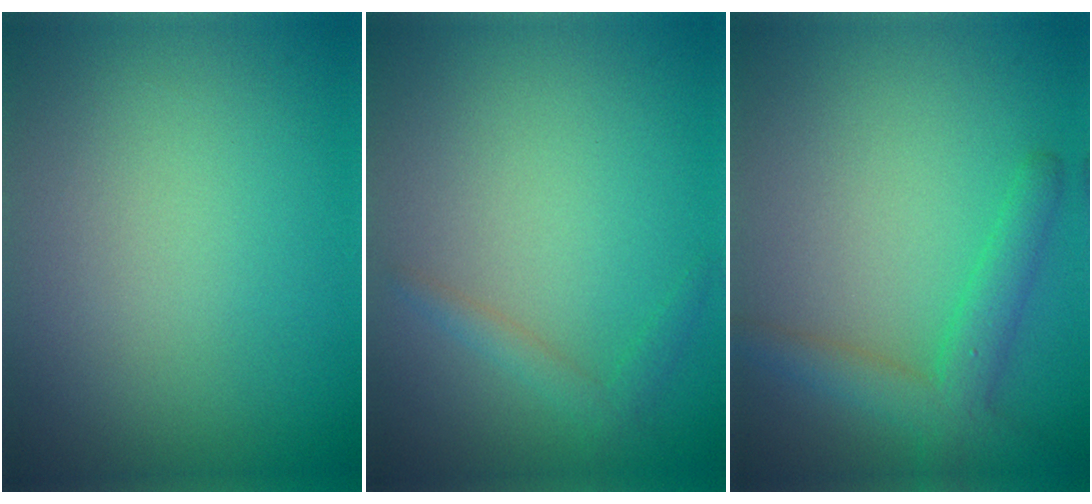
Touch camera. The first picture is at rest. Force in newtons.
{"total": 1.4, "press": 1.4, "slide": 0.1}
{"total": 3.5, "press": 3.5, "slide": 0.2}